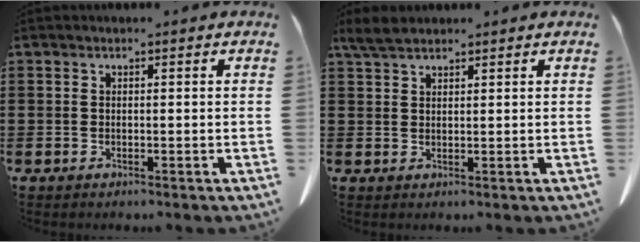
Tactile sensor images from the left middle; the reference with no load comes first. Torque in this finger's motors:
{"motor_torque": [0.08, -0.01, 0.02, 0.01]}